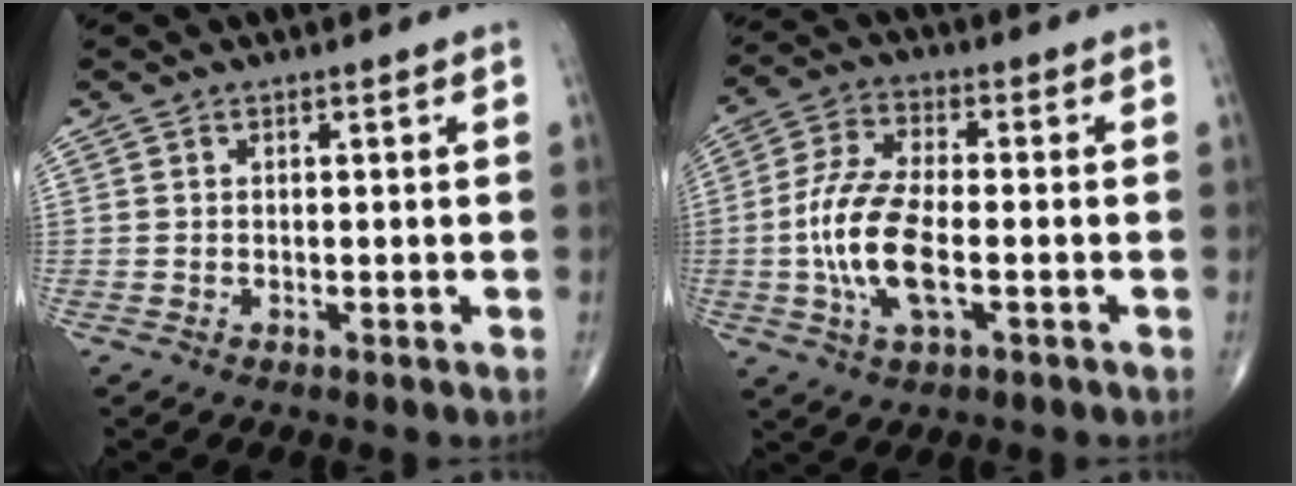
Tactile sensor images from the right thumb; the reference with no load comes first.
{"total": 12.3, "force": [-2.4, 5.2, 10.9], "torque": [-0.234, 0.013, -0.047]}